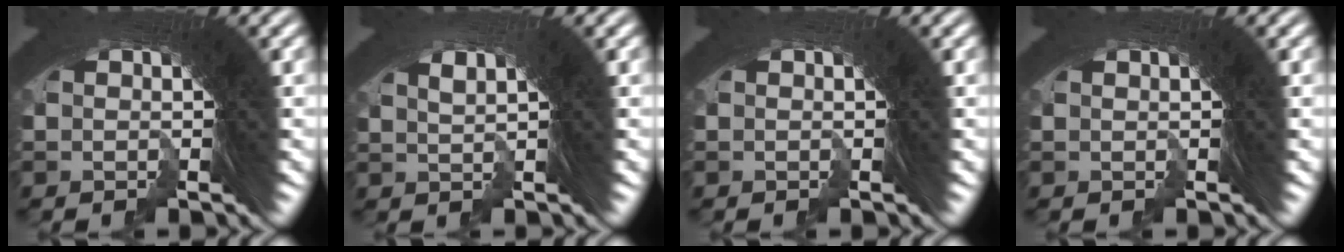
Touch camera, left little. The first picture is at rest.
{"total": 2.0, "force": [0.0, 1.3, 1.5], "torque": [-0.050, -0.007, 0.001]}
{"total": 0.6, "force": [-0.4, -0.3, -0.4], "torque": [0.006, -0.004, -0.005]}
{"total": 0.0}